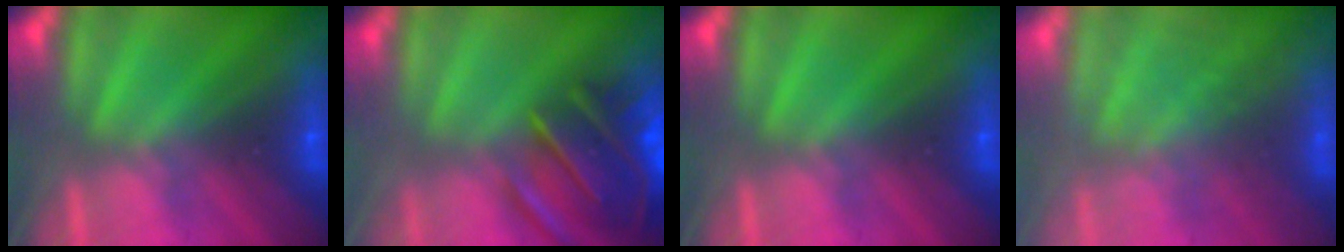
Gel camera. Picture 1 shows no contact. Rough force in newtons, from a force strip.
{"total": 6.5}
{"total": 0.0}
{"total": 2.9}